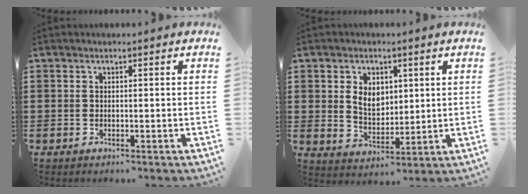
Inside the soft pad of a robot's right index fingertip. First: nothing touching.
{"total": 5.0, "force": [1.3, 3.5, 3.3], "torque": [-0.067, 0.009, 0.021]}